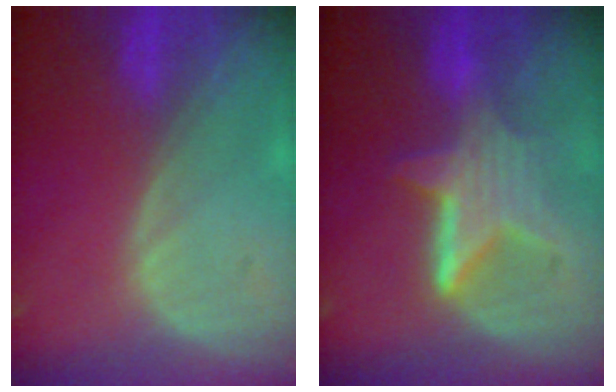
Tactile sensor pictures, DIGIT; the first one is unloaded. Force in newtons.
{"total": 6.2, "press": 6.1, "slide": 0.9}